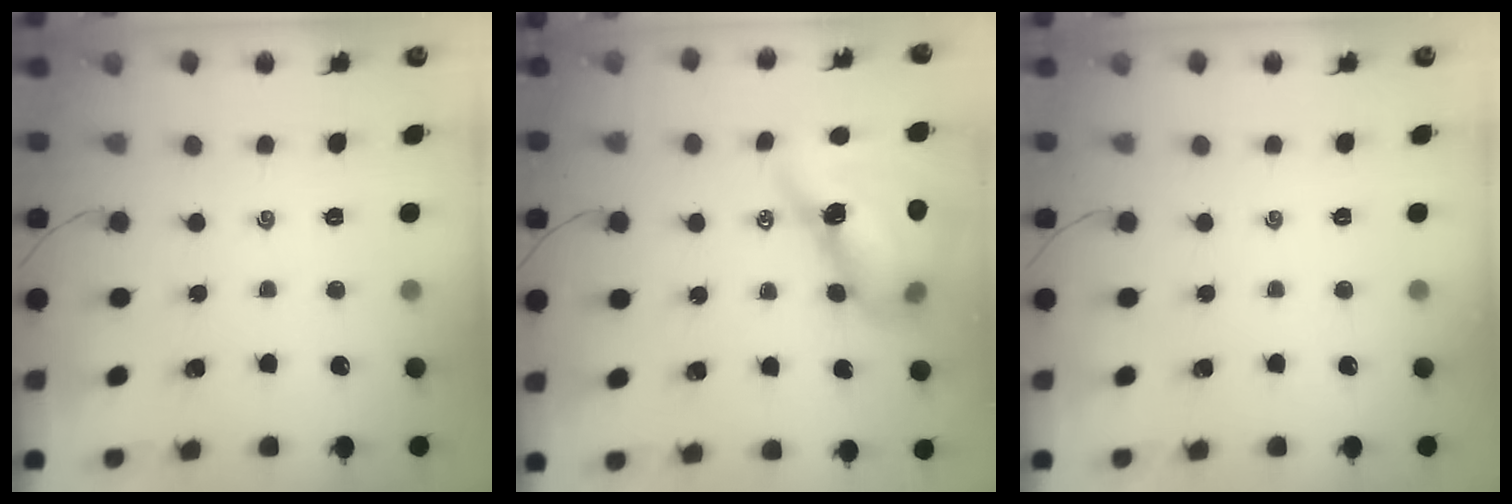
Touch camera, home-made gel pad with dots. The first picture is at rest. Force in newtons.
{"total": 15.5, "press": 14.9, "slide": 4.3}
{"total": 0.0}